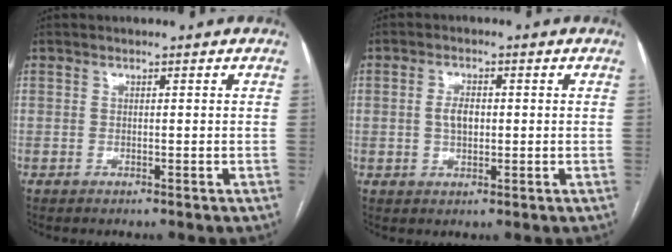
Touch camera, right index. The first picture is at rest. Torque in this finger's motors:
{"motor_torque": [0.10, 0.01, 0.05, 0.02]}